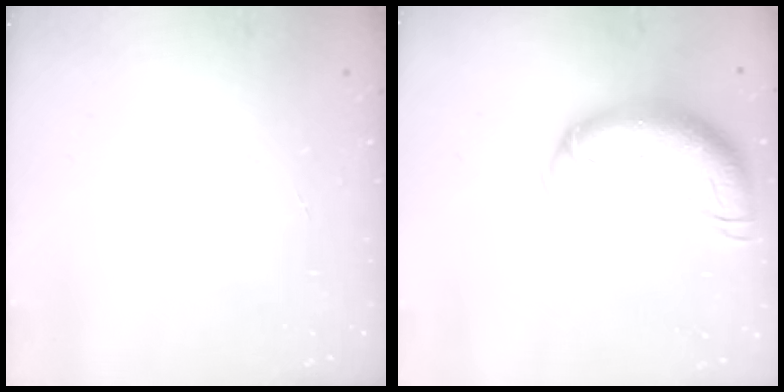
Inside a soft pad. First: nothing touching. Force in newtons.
{"total": 15.2, "press": 14.8, "slide": 3.6}